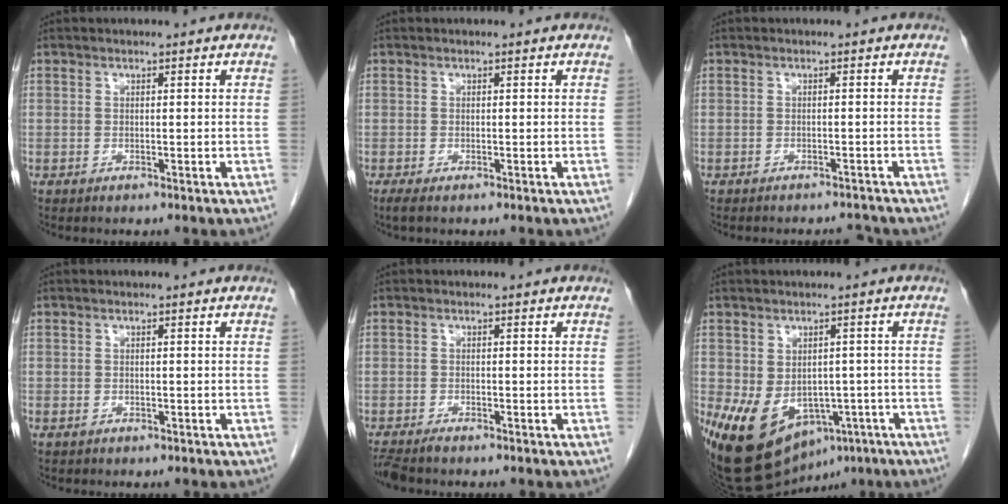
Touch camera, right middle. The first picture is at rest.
{"total": 1.1, "force": [-0.8, 0.2, 0.7], "torque": [-0.016, -0.004, -0.013]}
{"total": 3.8, "force": [-3.8, 0.5, 0.2], "torque": [0.003, 0.000, -0.048]}
{"total": 0.7, "force": [-0.3, 0.6, 0.3], "torque": [-0.007, 0.002, -0.001]}
{"total": 2.8, "force": [-2.5, 0.4, 1.3], "torque": [-0.023, -0.008, -0.042]}
{"total": 15.2, "force": [-7.1, 10.0, 8.9], "torque": [-0.176, -0.005, -0.090]}